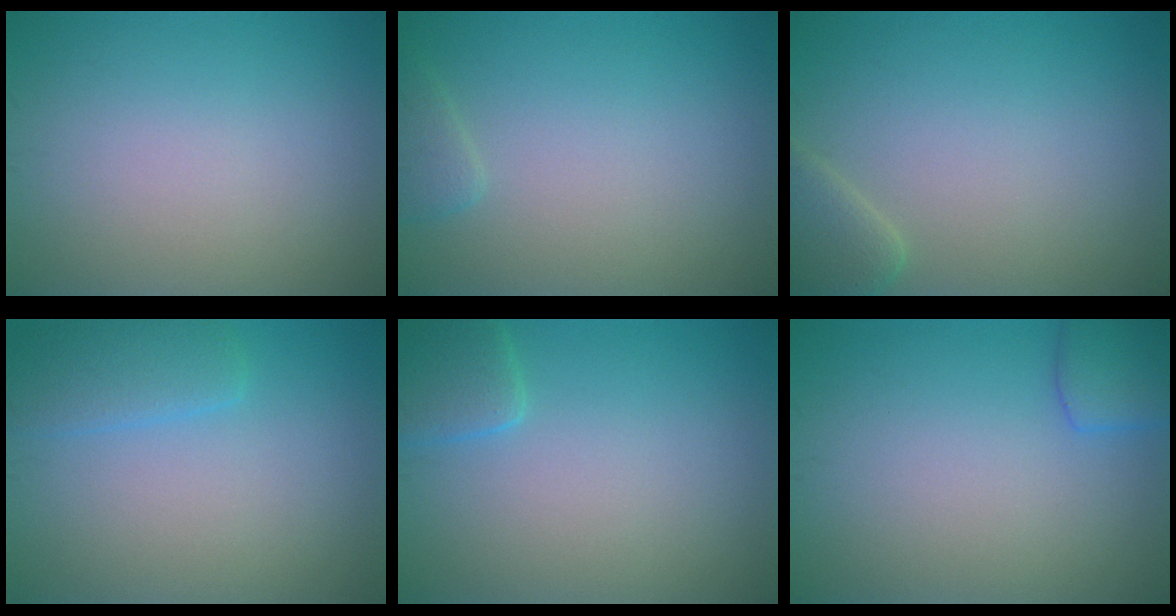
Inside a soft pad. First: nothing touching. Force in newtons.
{"total": 1.3, "press": 1.3, "slide": 0.1}
{"total": 2.6, "press": 2.6, "slide": 0.2}
{"total": 2.5, "press": 2.5, "slide": 0.3}
{"total": 2.4, "press": 2.4, "slide": 0.1}
{"total": 2.7, "press": 2.7, "slide": 0.1}